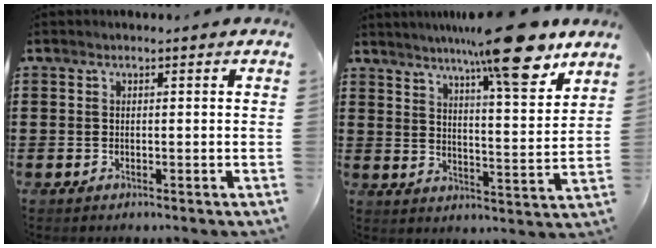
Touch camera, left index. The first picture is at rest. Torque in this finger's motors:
{"motor_torque": [1.10, -1.03, 1.02, 0.21]}